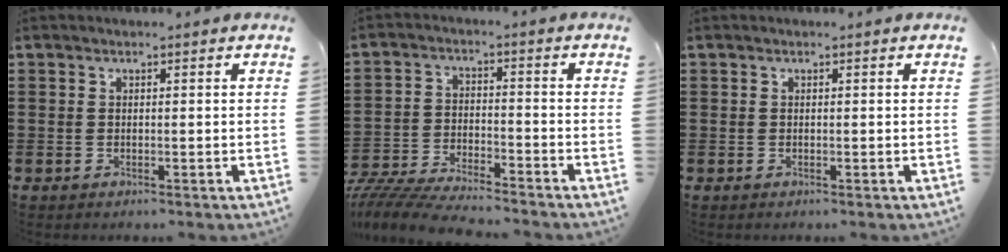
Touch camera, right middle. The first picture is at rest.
{"total": 6.3, "force": [-6.1, 0.4, 1.3], "torque": [-0.036, -0.002, -0.124]}
{"total": 0.0}